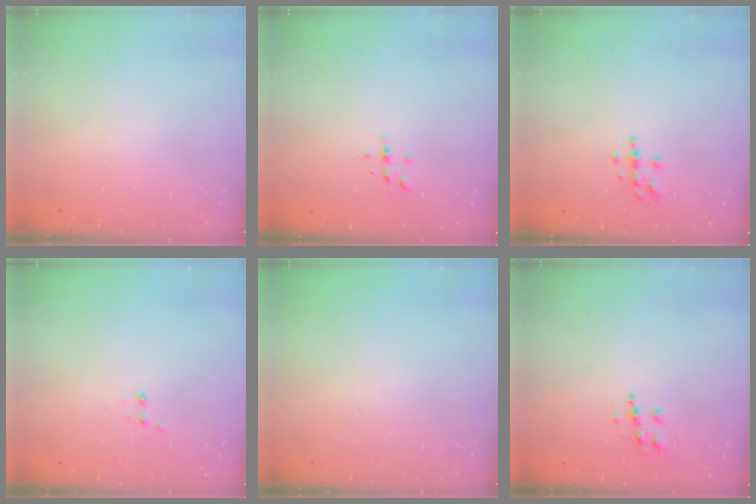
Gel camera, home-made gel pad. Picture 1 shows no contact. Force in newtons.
{"total": 3.7, "press": 3.3, "slide": 1.6}
{"total": 3.8, "press": 3.8, "slide": 0.4}
{"total": 2.9, "press": 2.7, "slide": 1.0}
{"total": 0.0}
{"total": 6.4, "press": 6.4, "slide": 0.3}